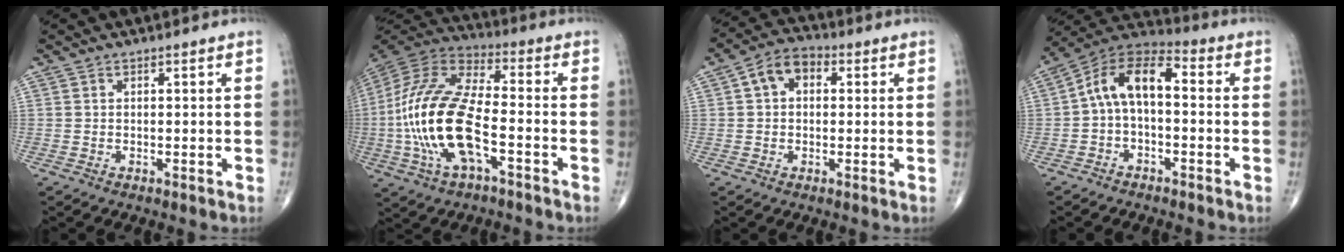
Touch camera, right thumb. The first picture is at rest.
{"total": 20.5, "force": [-4.7, 8.7, 18.0], "torque": [-0.390, 0.028, -0.086]}
{"total": 6.8, "force": [1.3, 4.8, 4.6], "torque": [-0.068, 0.022, 0.012]}
{"total": 10.5, "force": [-0.2, 5.7, 8.9], "torque": [-0.148, 0.045, -0.018]}